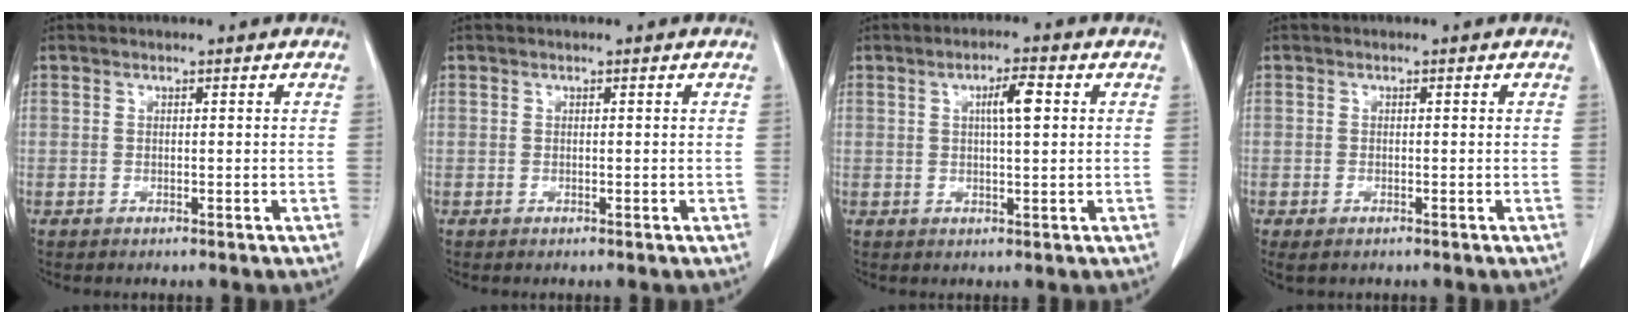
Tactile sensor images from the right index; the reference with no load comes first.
{"total": 0.0}
{"total": 4.2, "force": [1.0, 0.6, 4.0], "torque": [-0.069, 0.004, 0.016]}
{"total": 1.4, "force": [-0.8, 0.7, 1.0], "torque": [-0.019, -0.003, -0.006]}